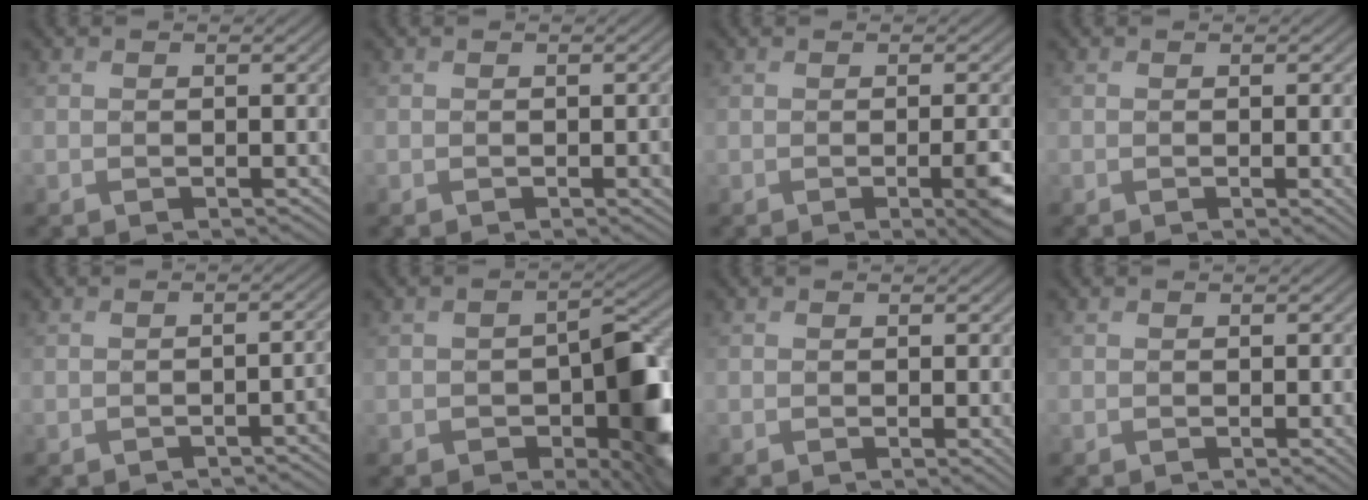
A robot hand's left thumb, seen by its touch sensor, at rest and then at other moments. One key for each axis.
{"total": 1.6, "fx": -0.4, "fy": 0.6, "fz": 1.4, "tx": -0.016, "ty": -0.004, "tz": -0.003}
{"total": 3.8, "fx": -1.2, "fy": 0.7, "fz": 3.6, "tx": -0.052, "ty": -0.003, "tz": -0.019}
{"total": 3.3, "fx": -0.4, "fy": 0.8, "fz": 3.2, "tx": -0.046, "ty": -0.001, "tz": -0.005}
{"total": 3.0, "fx": -1.2, "fy": 0.7, "fz": 2.7, "tx": -0.028, "ty": 0.007, "tz": -0.025}
{"total": 8.2, "fx": -2.4, "fy": 5.0, "fz": 6.0, "tx": -0.083, "ty": -0.021, "tz": -0.035}
{"total": 1.7, "fx": -0.2, "fy": 0.2, "fz": 1.7, "tx": -0.025, "ty": -0.002, "tz": -0.003}
{"total": 2.1, "fx": -0.3, "fy": 0.4, "fz": 2.0, "tx": -0.028, "ty": -0.001, "tz": -0.004}